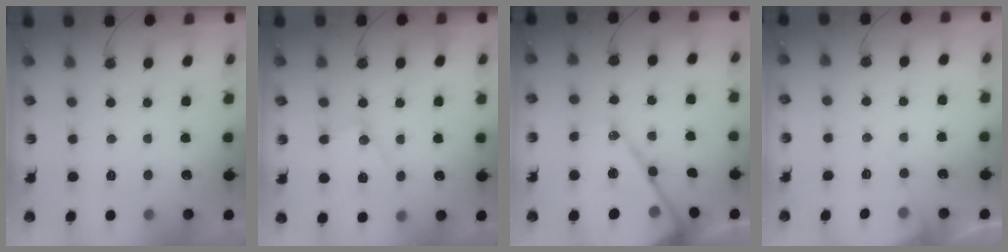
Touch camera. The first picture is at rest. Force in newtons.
{"total": 10.3, "press": 10.2, "slide": 0.8}
{"total": 16.9, "press": 16.8, "slide": 1.7}
{"total": 4.0, "press": 3.9, "slide": 0.6}